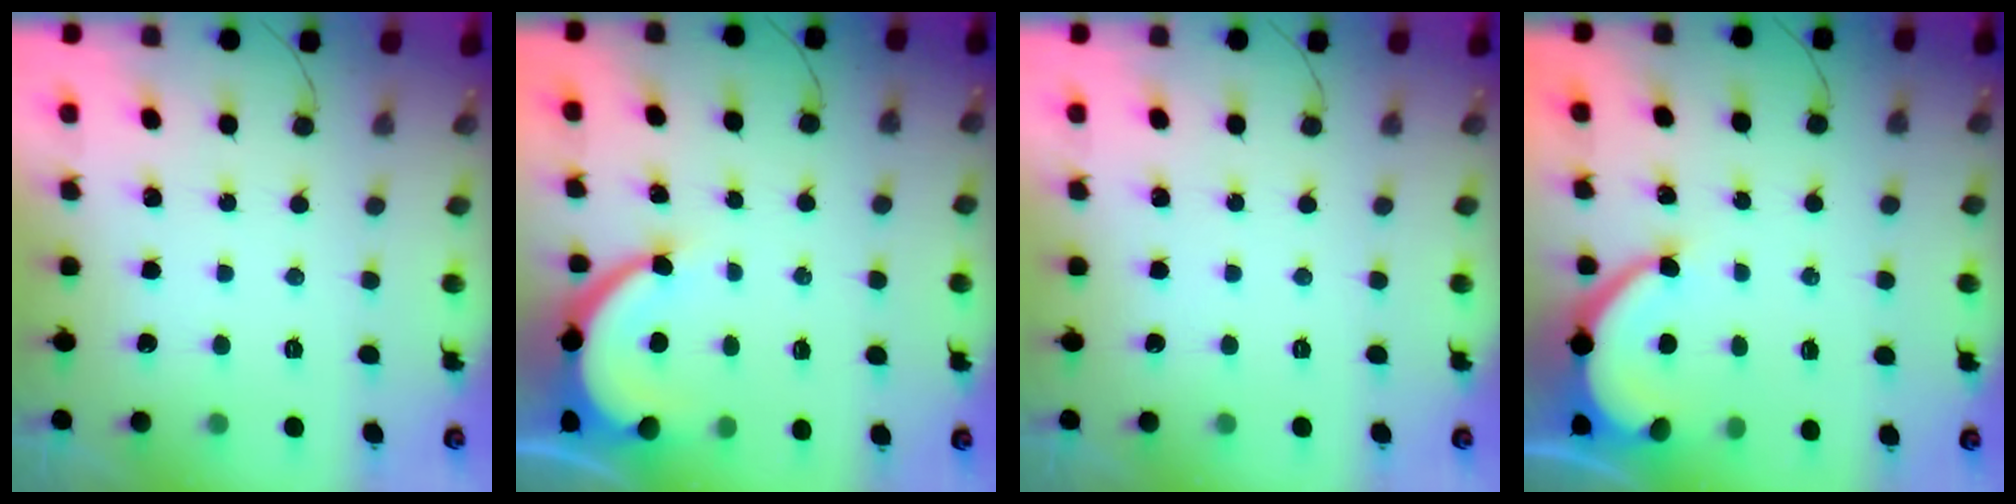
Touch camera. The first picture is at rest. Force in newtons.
{"total": 7.9, "press": 7.8, "slide": 0.8}
{"total": 0.0}
{"total": 6.9, "press": 6.9, "slide": 0.5}